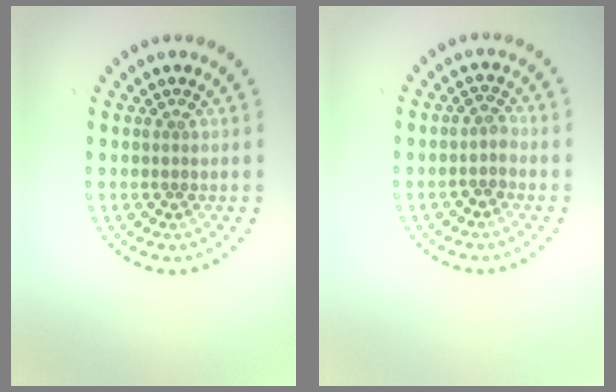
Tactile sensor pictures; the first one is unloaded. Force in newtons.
{"total": 1.4, "press": 1.1, "slide": 0.8}